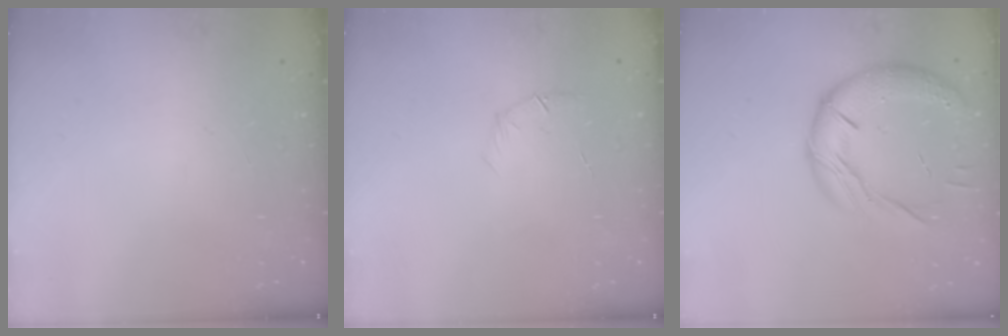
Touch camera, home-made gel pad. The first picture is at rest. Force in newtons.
{"total": 5.4, "press": 5.2, "slide": 1.5}
{"total": 17.8, "press": 17.7, "slide": 2.4}